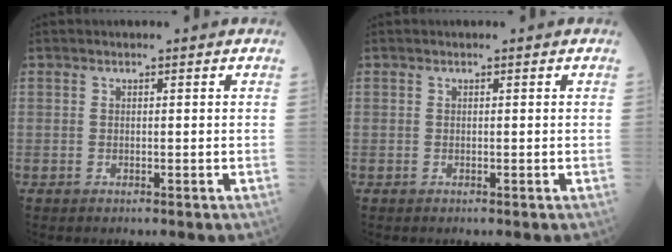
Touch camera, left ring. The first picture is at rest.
{"total": 0.0}